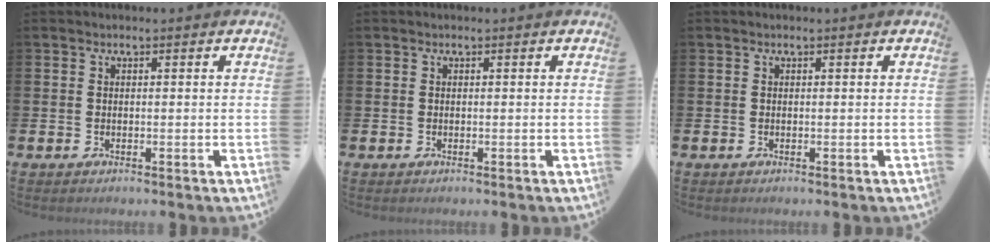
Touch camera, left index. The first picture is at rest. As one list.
[{"total": 0.0}, {"total": 0.0}]